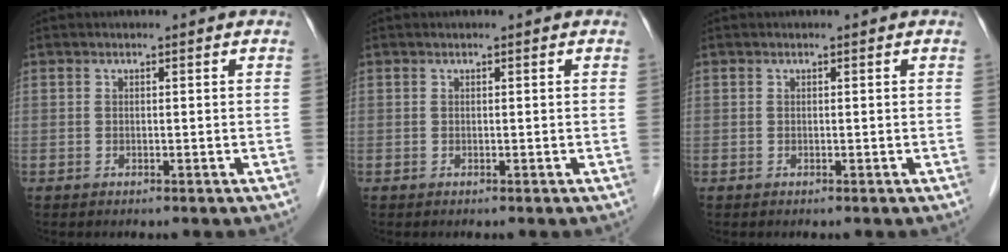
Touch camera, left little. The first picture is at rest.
{"total": 0.0}
{"total": 0.0}